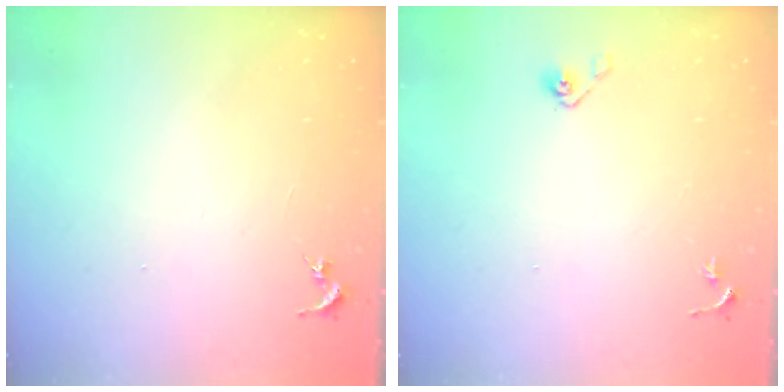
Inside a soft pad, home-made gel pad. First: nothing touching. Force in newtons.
{"total": 3.9, "press": 3.4, "slide": 1.9}